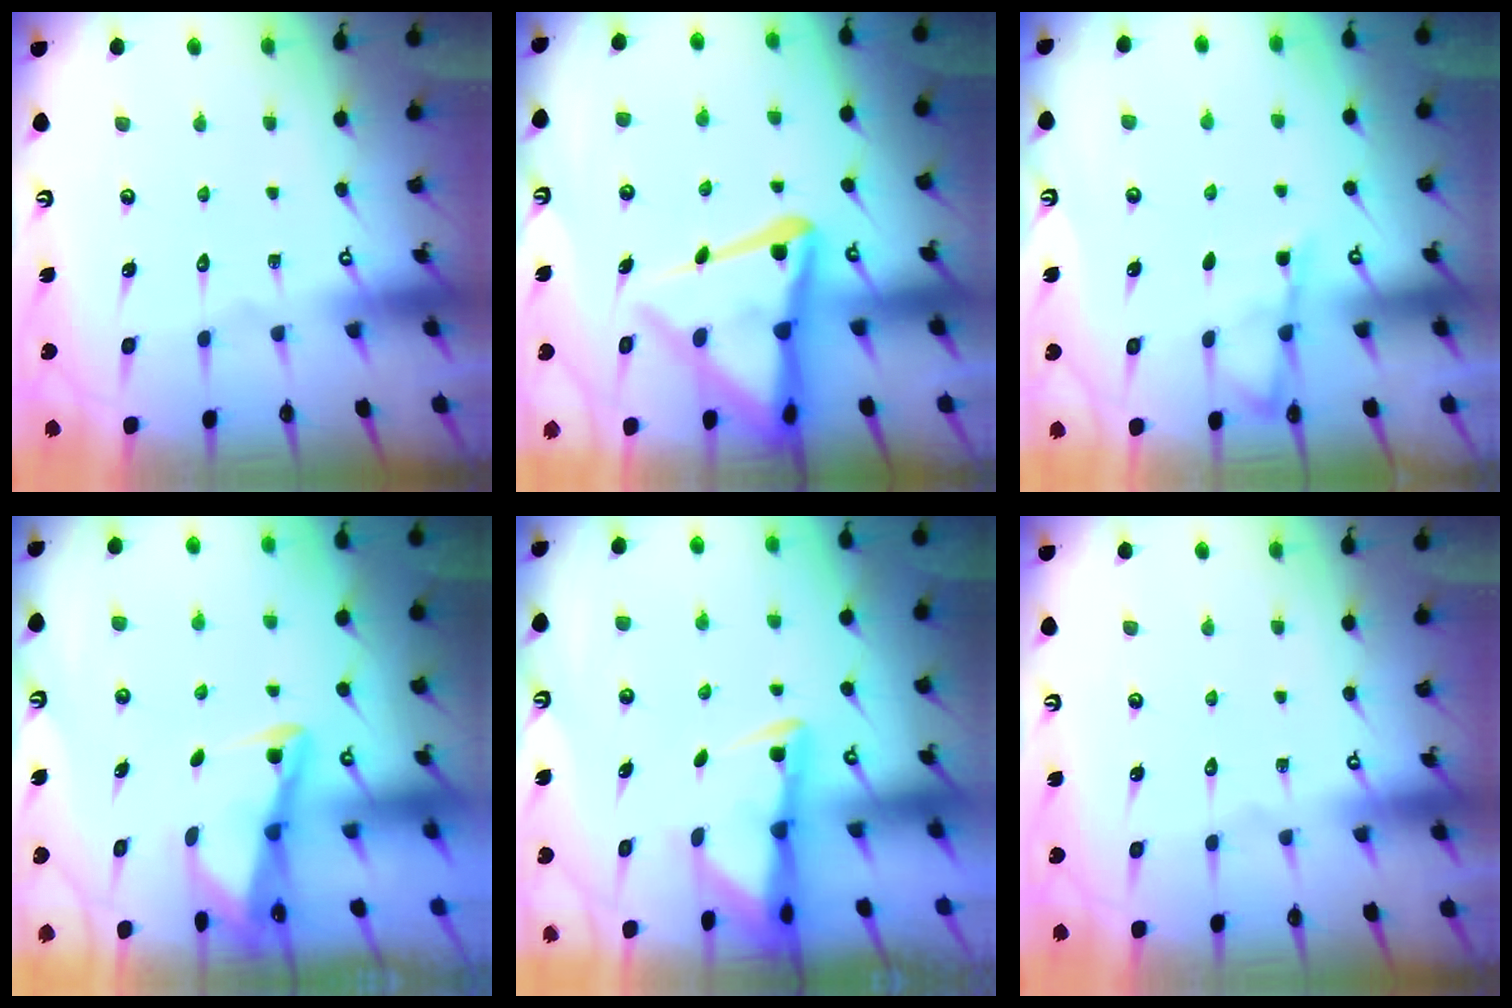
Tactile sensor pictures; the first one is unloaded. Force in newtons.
{"total": 14.1, "press": 14.1, "slide": 1.3}
{"total": 5.0, "press": 4.9, "slide": 0.4}
{"total": 2.9, "press": 2.8, "slide": 0.4}
{"total": 2.8, "press": 2.7, "slide": 0.6}
{"total": 0.0}